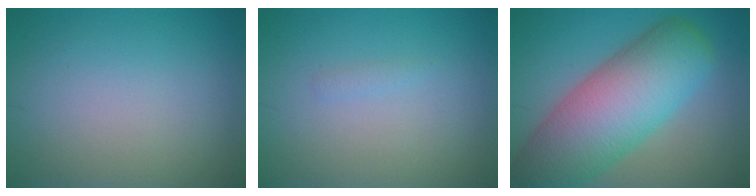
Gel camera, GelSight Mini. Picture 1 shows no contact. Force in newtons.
{"total": 0.6, "press": 0.6, "slide": 0.1}
{"total": 11.9, "press": 11.9, "slide": 0.5}